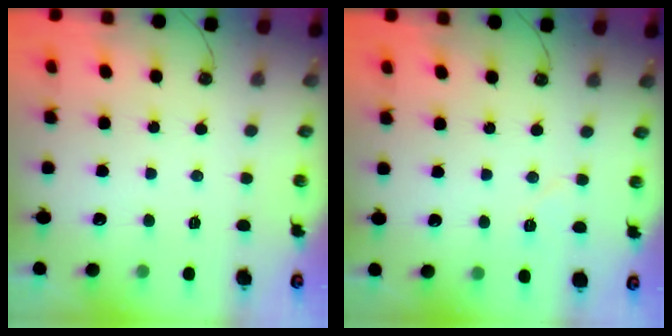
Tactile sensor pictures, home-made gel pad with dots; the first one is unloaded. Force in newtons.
{"total": 5.2, "press": 5.0, "slide": 1.4}